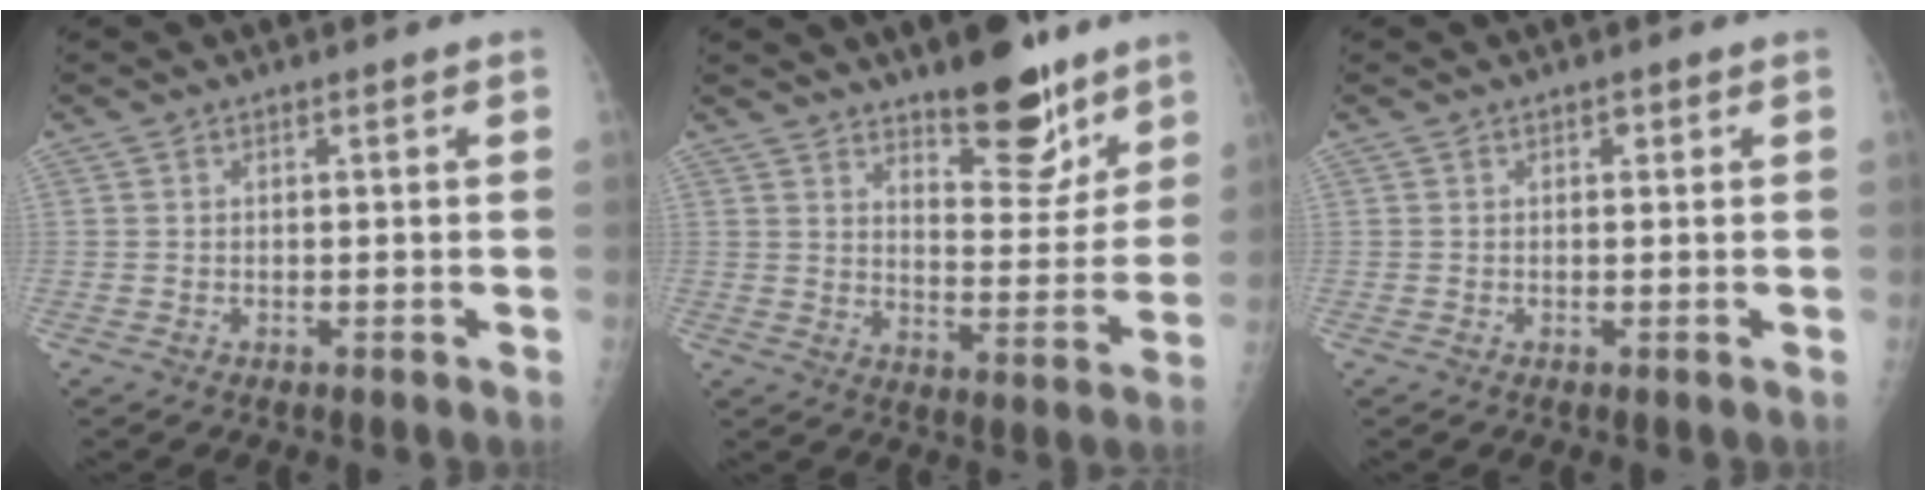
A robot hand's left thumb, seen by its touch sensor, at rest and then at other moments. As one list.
[{"total": 13.4, "force": [9.6, 5.1, 7.9], "torque": [-0.067, -0.071, 0.148]}, {"total": 0.7, "force": [0.2, 0.5, 0.4], "torque": [0.004, 0.002, 0.001]}]